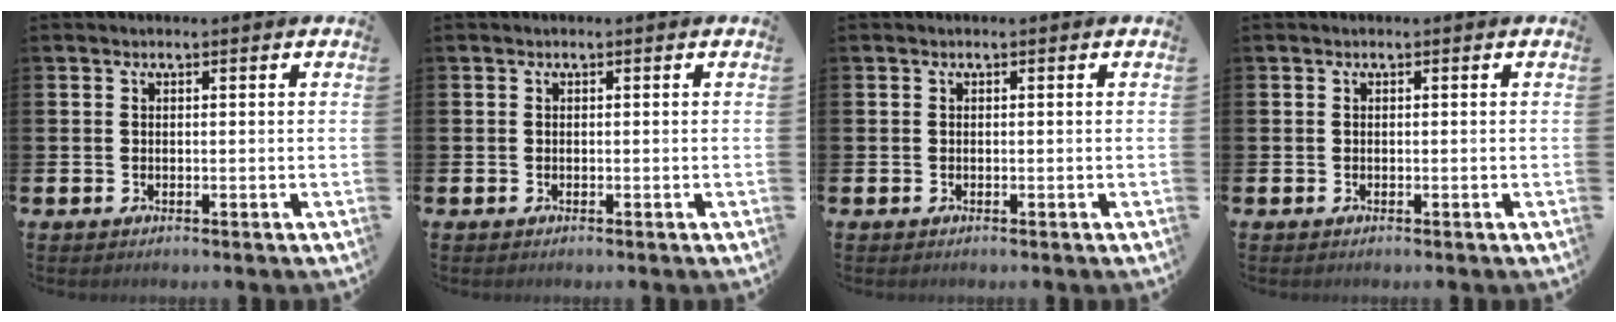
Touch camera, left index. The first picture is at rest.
{"total": 0.0}
{"total": 0.0}
{"total": 0.0}